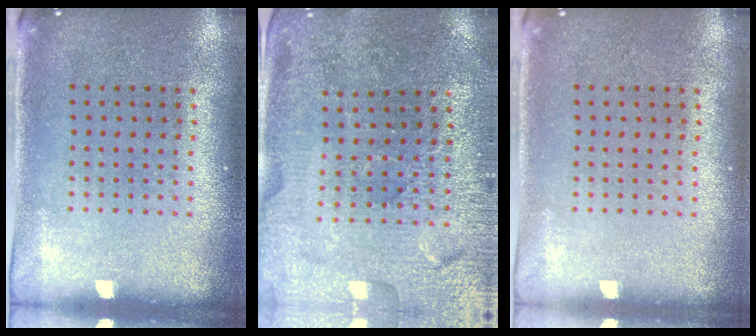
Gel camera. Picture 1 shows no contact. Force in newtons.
{"total": 3.2, "press": 3.2, "slide": 0.1}
{"total": 0.0}